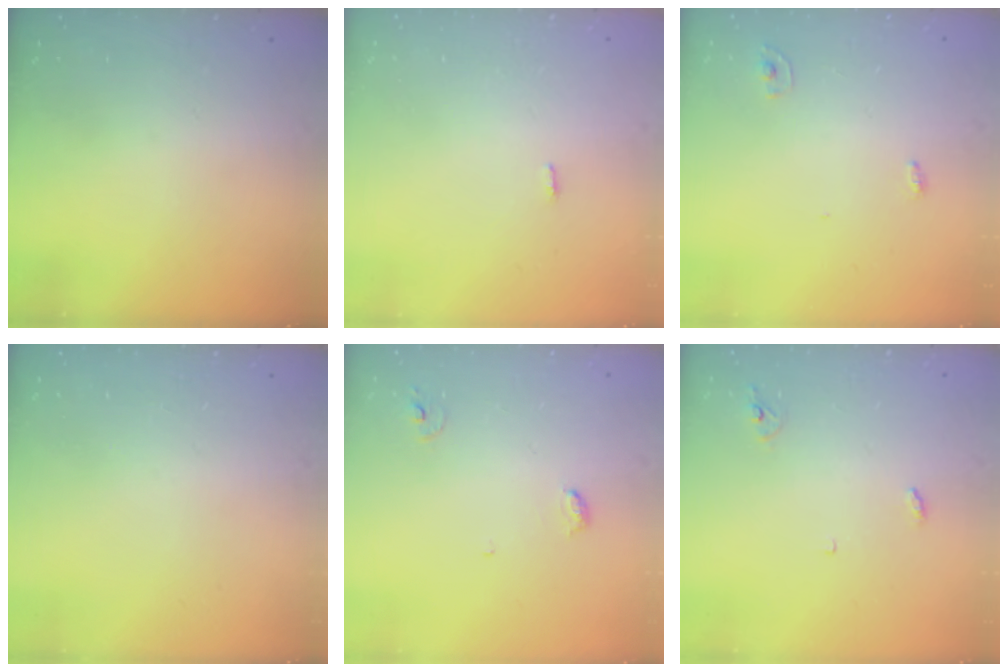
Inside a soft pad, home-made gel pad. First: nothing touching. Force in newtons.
{"total": 2.8, "press": 1.8, "slide": 2.2}
{"total": 2.8, "press": 2.8, "slide": 0.1}
{"total": 0.0}
{"total": 3.8, "press": 3.8, "slide": 0.3}
{"total": 2.9, "press": 2.9, "slide": 0.2}